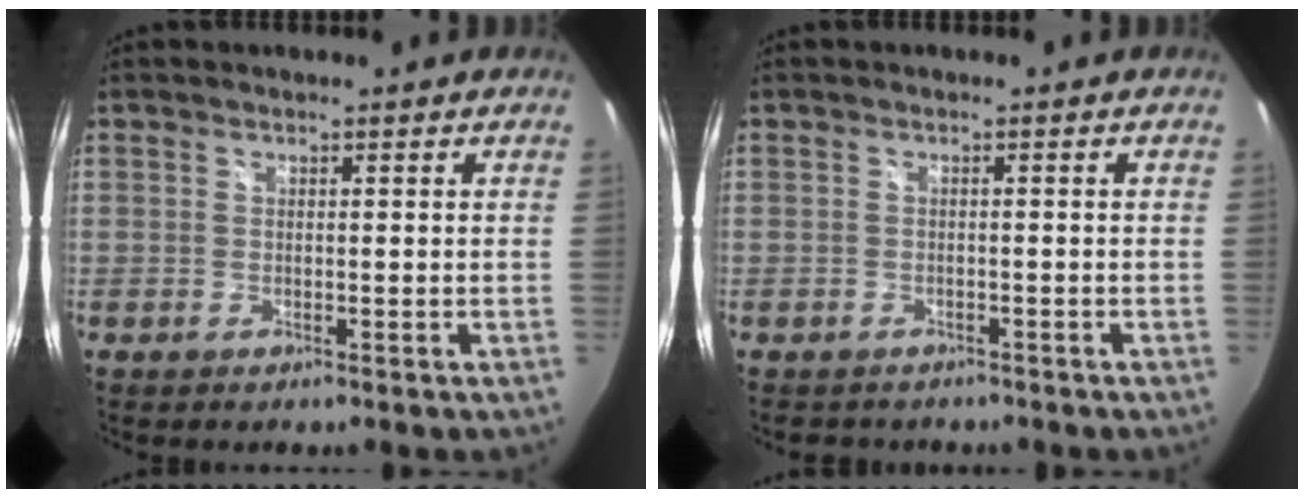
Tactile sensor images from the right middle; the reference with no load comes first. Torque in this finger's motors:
{"motor_torque": [0.39, -0.50, 0.02, 0.01]}